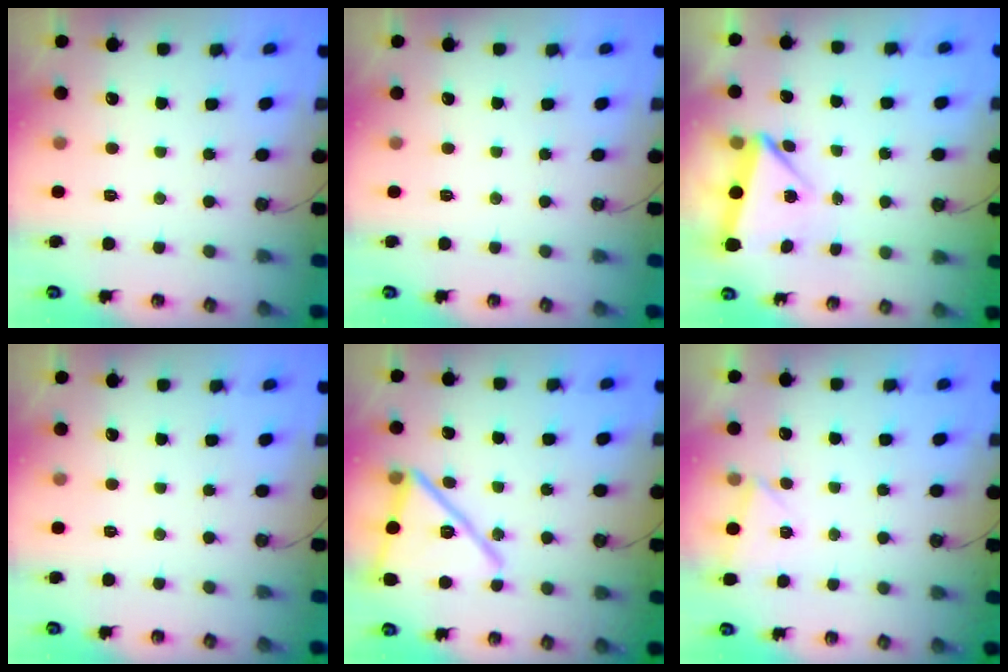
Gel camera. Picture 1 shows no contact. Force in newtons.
{"total": 0.0}
{"total": 4.7, "press": 4.6, "slide": 0.5}
{"total": 0.0}
{"total": 18.5, "press": 18.5, "slide": 1.2}
{"total": 2.8, "press": 1.9, "slide": 2.1}